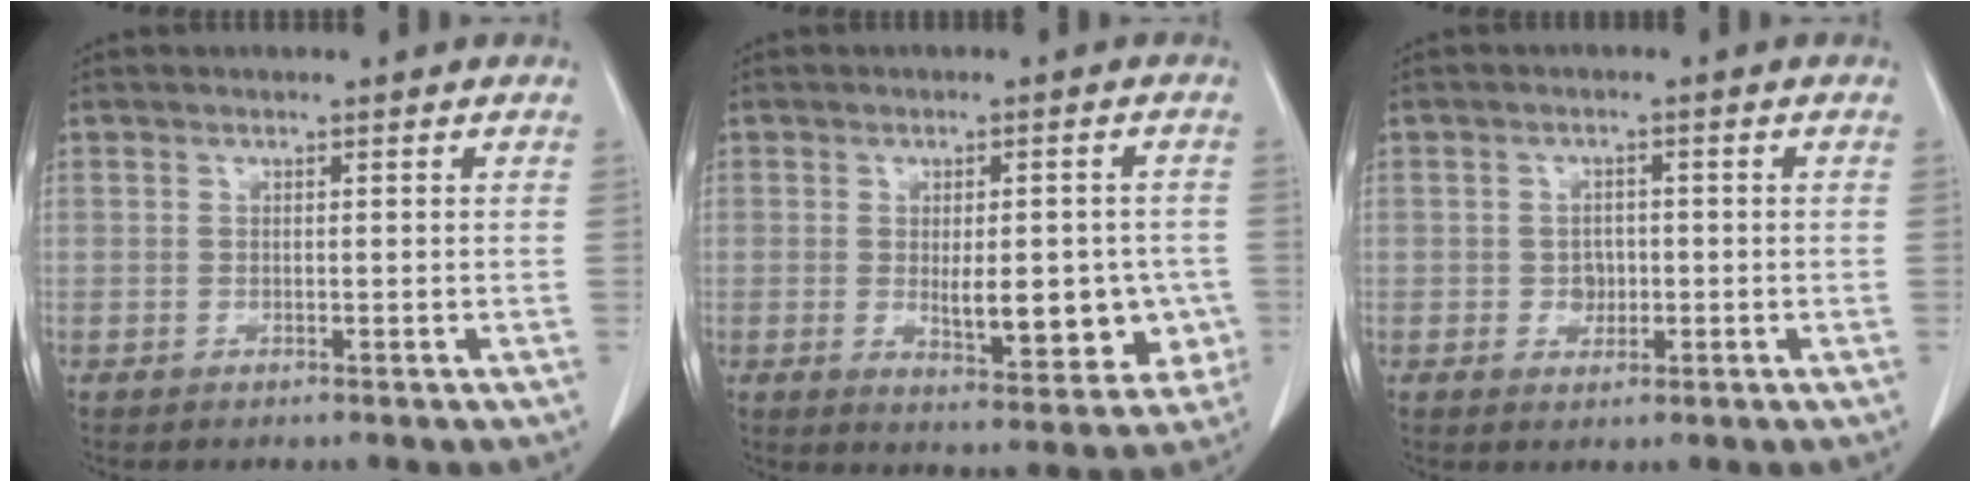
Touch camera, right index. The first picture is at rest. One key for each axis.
{"total": 11.0, "fx": -1.6, "fy": 4.6, "fz": 9.9, "tx": -0.121, "ty": 0.001, "tz": -0.007}
{"total": 2.6, "fx": -0.4, "fy": 2.1, "fz": 1.5, "tx": -0.017, "ty": 0.005, "tz": -0.003}